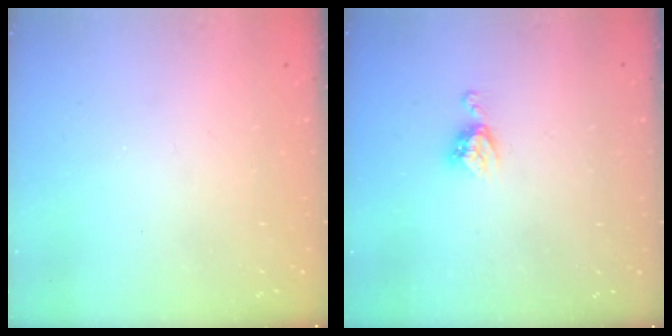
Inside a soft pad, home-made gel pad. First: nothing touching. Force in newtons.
{"total": 5.7, "press": 5.7, "slide": 0.5}